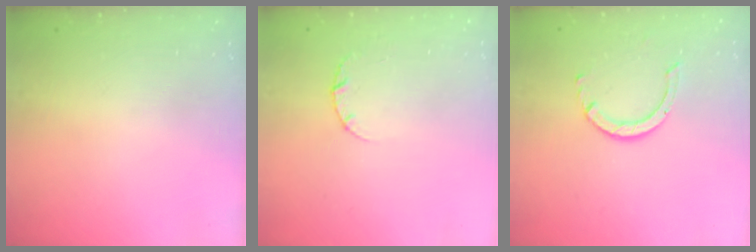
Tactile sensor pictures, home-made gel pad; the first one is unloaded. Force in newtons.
{"total": 2.6, "press": 2.6, "slide": 0.3}
{"total": 3.9, "press": 3.9, "slide": 0.3}